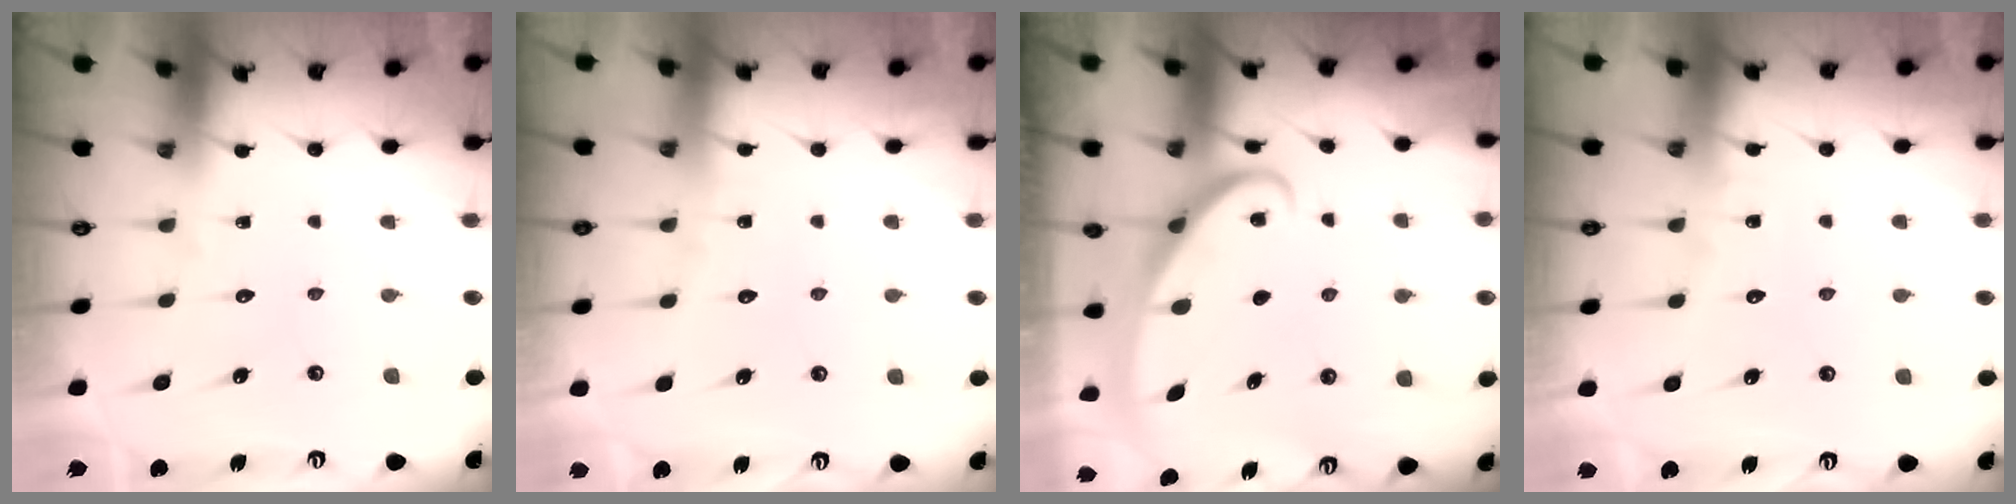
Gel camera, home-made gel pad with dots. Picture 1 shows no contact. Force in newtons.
{"total": 2.6, "press": 2.6, "slide": 0.2}
{"total": 2.6, "press": 2.6, "slide": 0.3}
{"total": 4.8, "press": 4.7, "slide": 0.4}